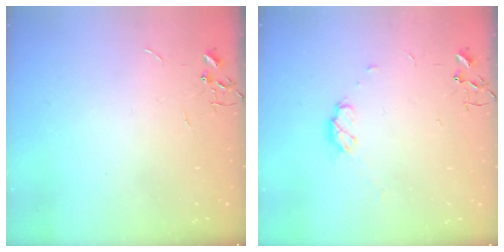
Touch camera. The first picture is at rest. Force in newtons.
{"total": 7.0, "press": 6.9, "slide": 0.8}